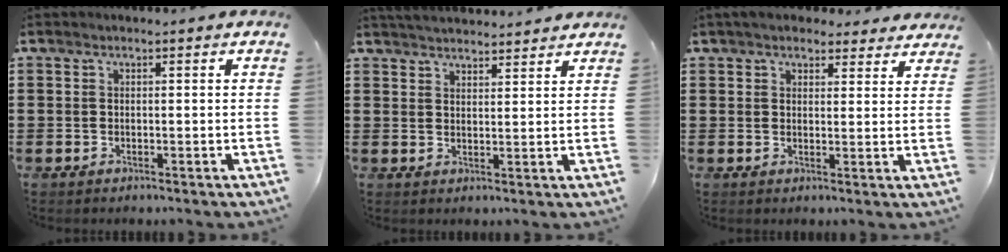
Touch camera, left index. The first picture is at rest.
{"total": 3.2, "force": [3.2, 0.0, 0.2], "torque": [-0.013, -0.009, 0.061]}
{"total": 4.0, "force": [3.5, 1.3, 1.2], "torque": [-0.034, -0.006, 0.066]}